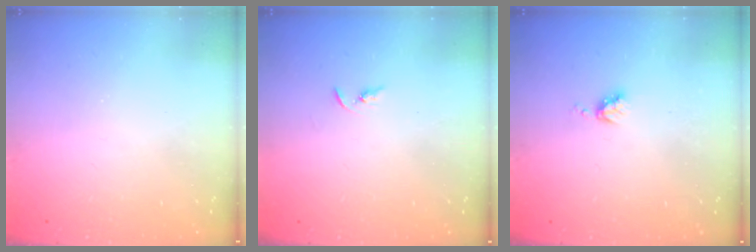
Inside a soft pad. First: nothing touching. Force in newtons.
{"total": 2.2, "press": 2.2, "slide": 0.2}
{"total": 3.8, "press": 3.7, "slide": 0.6}